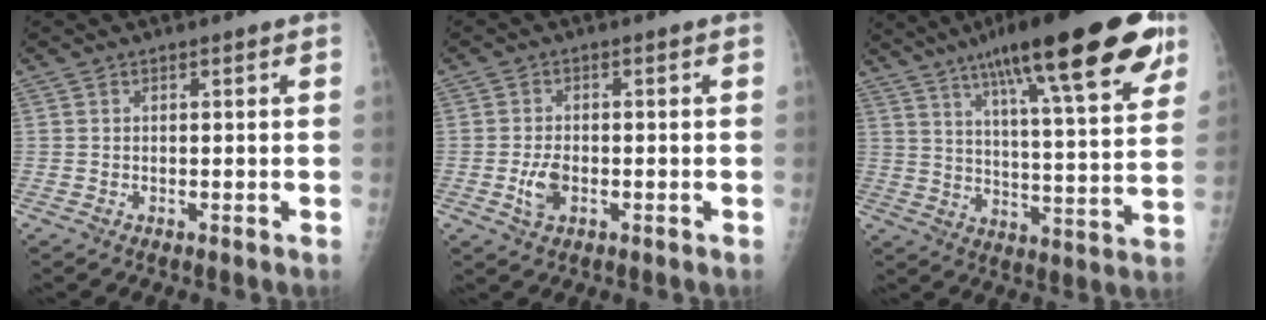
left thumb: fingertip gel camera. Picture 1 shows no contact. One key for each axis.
{"total": 3.8, "fx": -1.1, "fy": 2.2, "fz": 2.9, "tx": -0.055, "ty": 0.004, "tz": -0.018}
{"total": 26.7, "fx": 15.8, "fy": 5.3, "fz": 20.9, "tx": -0.298, "ty": -0.030, "tz": 0.236}